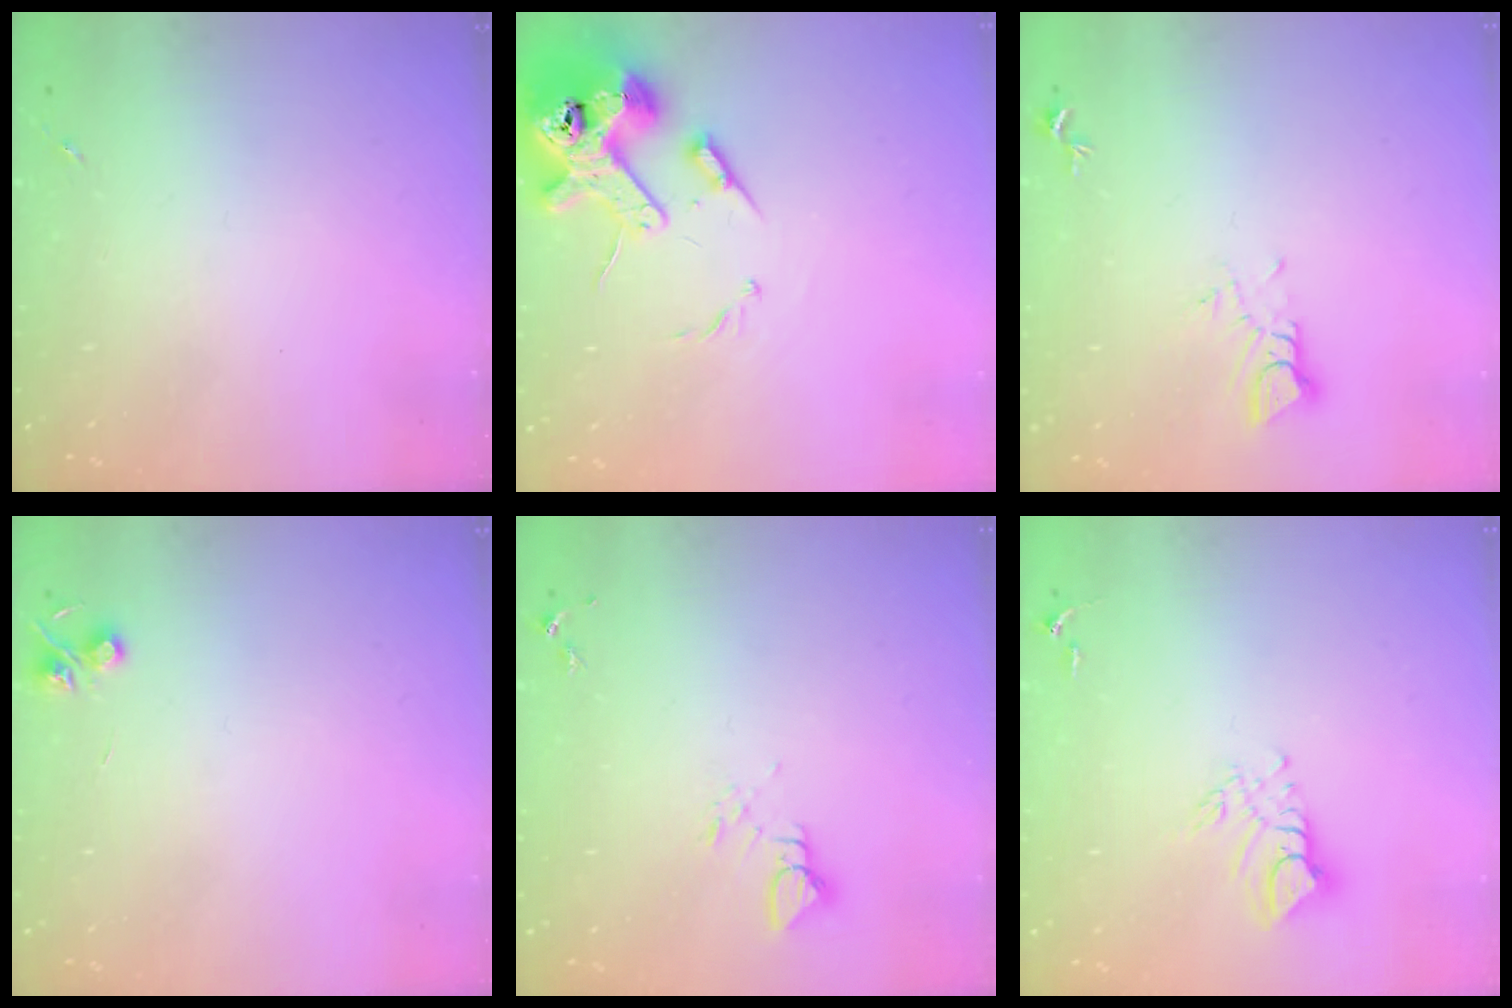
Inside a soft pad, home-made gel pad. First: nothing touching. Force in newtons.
{"total": 14.4, "press": 14.2, "slide": 2.1}
{"total": 4.0, "press": 4.0, "slide": 0.3}
{"total": 4.6, "press": 4.6, "slide": 0.6}
{"total": 3.4, "press": 3.4, "slide": 0.2}
{"total": 8.6, "press": 8.6, "slide": 0.8}